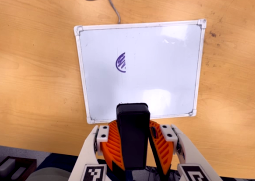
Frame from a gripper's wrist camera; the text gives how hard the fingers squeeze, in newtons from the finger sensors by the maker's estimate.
{"total": 11.3, "left": 10.7, "right": 11.8}